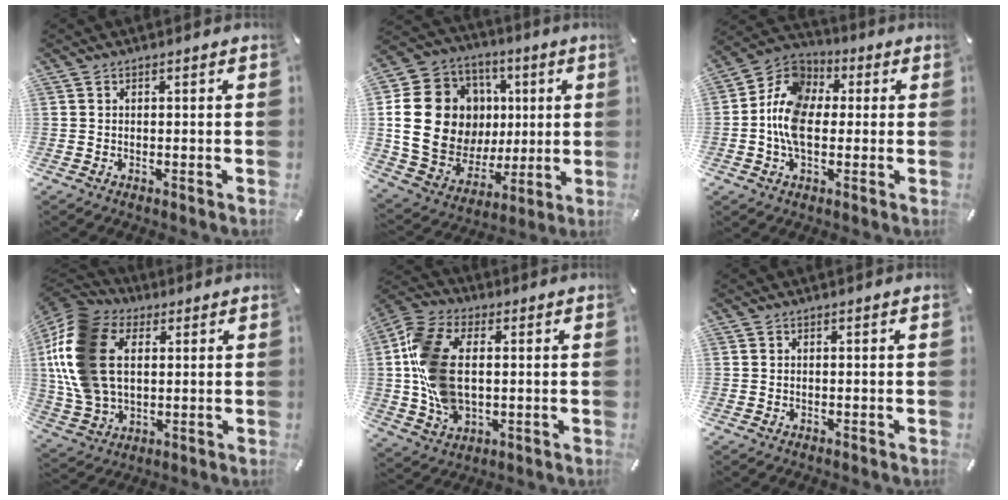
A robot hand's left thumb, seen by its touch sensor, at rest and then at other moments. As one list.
[{"total": 22.9, "force": [3.9, 19.3, 11.7], "torque": [-0.224, -0.021, 0.097]}, {"total": 11.2, "force": [-1.7, 8.1, 7.5], "torque": [-0.173, 0.018, -0.034]}, {"total": 20.2, "force": [3.7, 14.5, 13.5], "torque": [-0.319, 0.003, 0.068]}, {"total": 15.0, "force": [0.9, 9.9, 11.2], "torque": [-0.257, 0.006, 0.022]}, {"total": 0.0}]